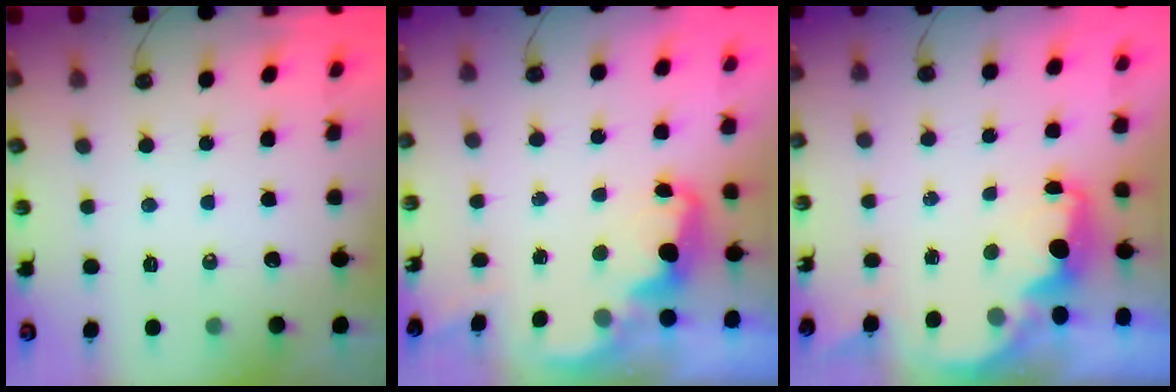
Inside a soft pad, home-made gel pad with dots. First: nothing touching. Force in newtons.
{"total": 2.6, "press": 2.5, "slide": 0.5}
{"total": 2.5, "press": 2.4, "slide": 0.8}